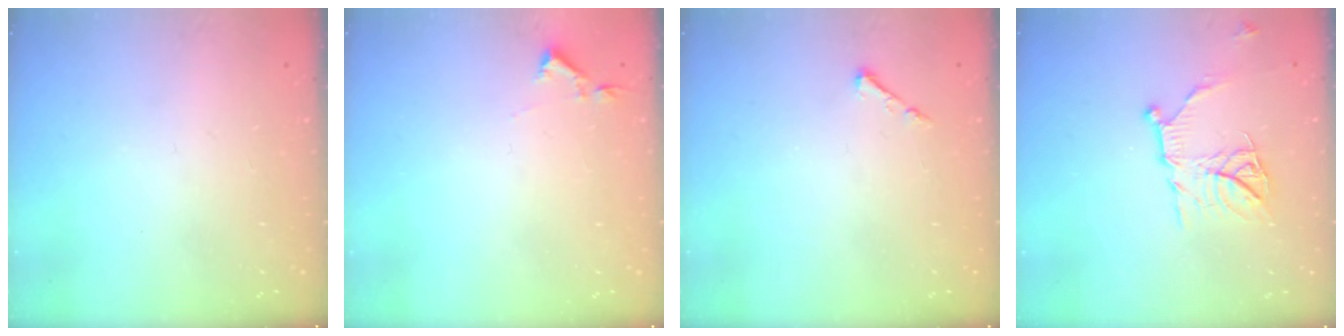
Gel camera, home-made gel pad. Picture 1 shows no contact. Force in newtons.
{"total": 2.9, "press": 2.9, "slide": 0.5}
{"total": 3.2, "press": 3.1, "slide": 0.5}
{"total": 11.9, "press": 11.9, "slide": 0.1}